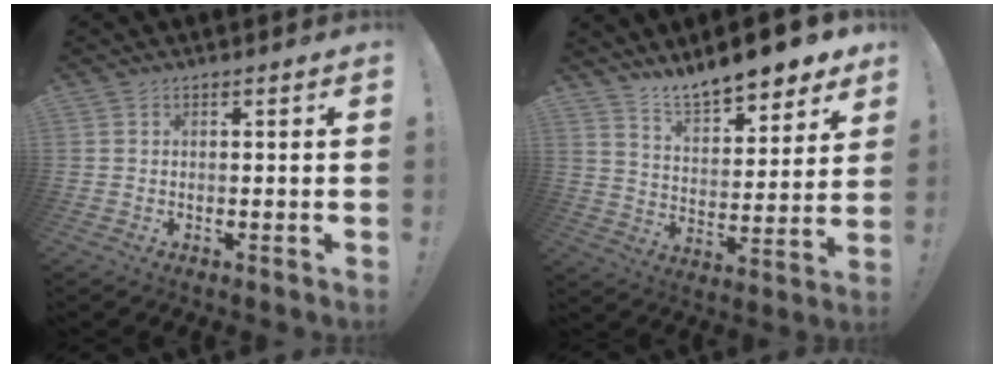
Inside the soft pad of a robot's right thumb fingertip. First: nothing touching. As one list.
[{"total": 12.2, "force": [11.1, 2.8, 4.3], "torque": [-0.080, -0.091, 0.194]}]